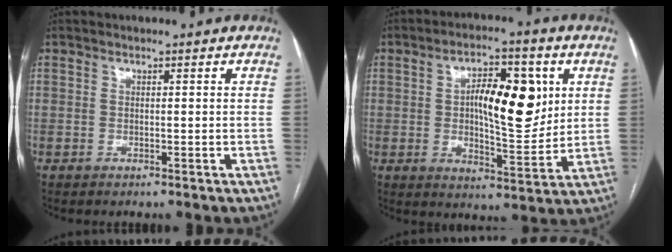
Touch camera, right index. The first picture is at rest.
{"total": 12.6, "force": [2.7, 4.4, 11.5], "torque": [-0.182, 0.014, 0.045]}